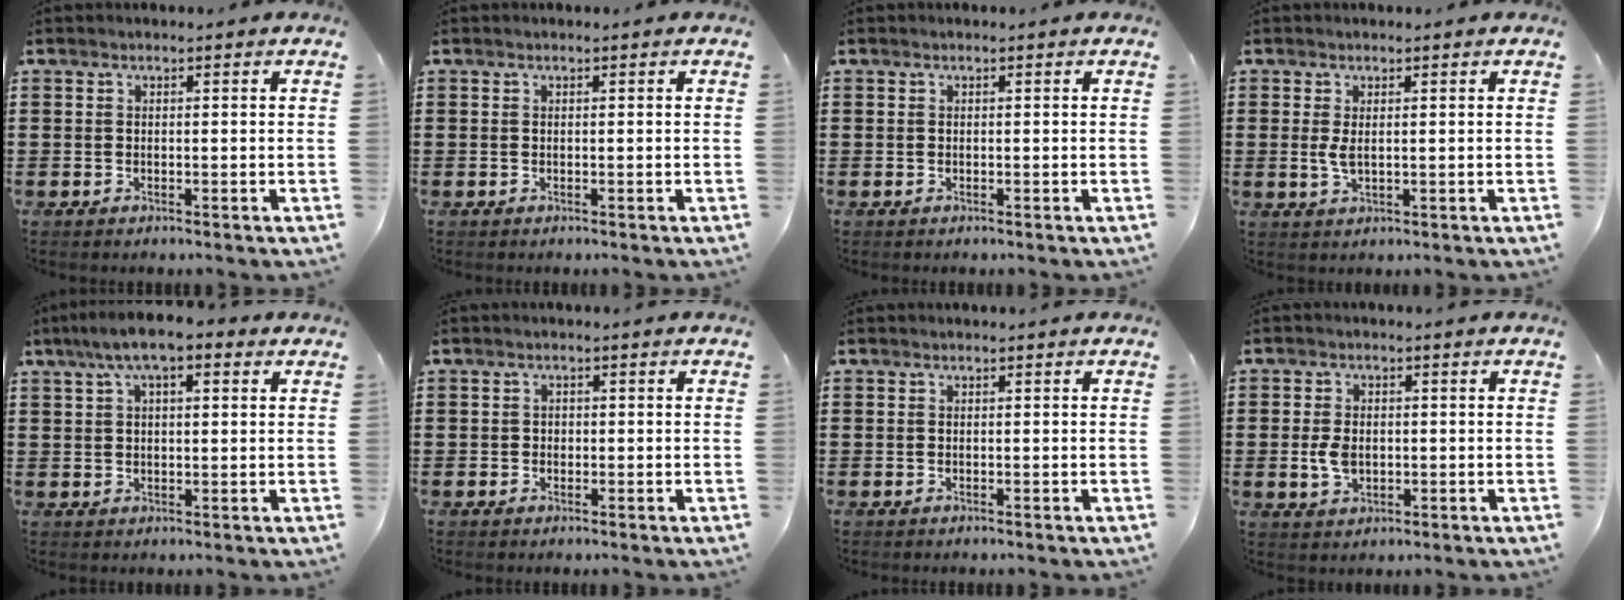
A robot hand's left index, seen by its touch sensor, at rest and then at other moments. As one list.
[{"total": 0.0}, {"total": 0.0}, {"total": 2.2, "force": [0.3, 0.8, 2.1], "torque": [-0.056, -0.005, 0.001]}, {"total": 6.2, "force": [3.5, 2.0, 4.8], "torque": [-0.100, 0.011, 0.059]}, {"total": 0.9, "force": [0.0, 0.8, 0.4], "torque": [-0.011, 0.004, -0.002]}, {"total": 0.0}, {"total": 4.0, "force": [-0.1, 2.6, 3.0], "torque": [-0.075, 0.001, -0.006]}]